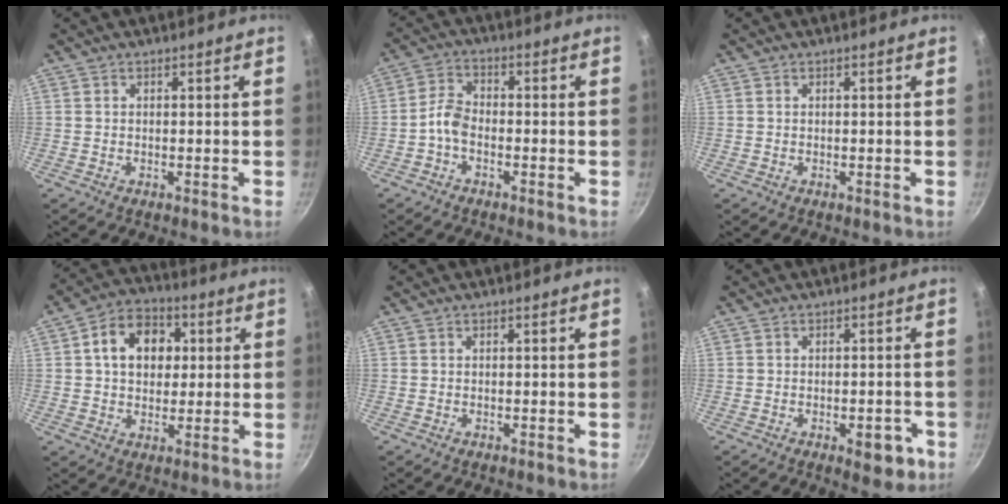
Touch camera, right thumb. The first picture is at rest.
{"total": 4.2, "force": [-2.0, 2.4, 2.8], "torque": [-0.056, 0.028, -0.049]}
{"total": 0.0}
{"total": 11.8, "force": [2.6, 9.0, 7.3], "torque": [-0.086, 0.014, 0.029]}
{"total": 0.0}
{"total": 5.6, "force": [-2.3, 2.9, 4.3], "torque": [-0.027, 0.017, -0.022]}